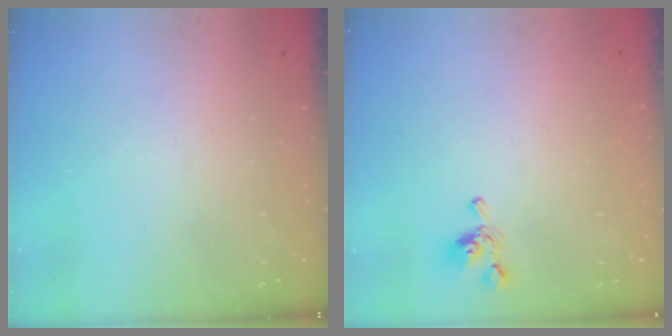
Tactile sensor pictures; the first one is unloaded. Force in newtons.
{"total": 2.7, "press": 2.7, "slide": 0.4}